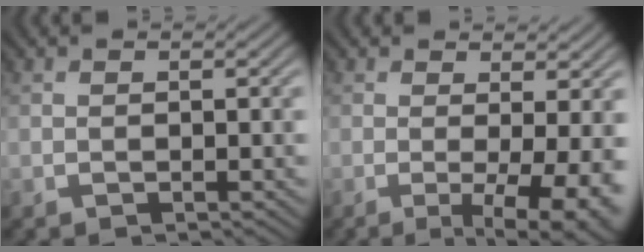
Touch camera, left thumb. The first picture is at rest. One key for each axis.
{"total": 7.8, "fx": -1.0, "fy": 1.9, "fz": 7.4, "tx": -0.105, "ty": -0.009, "tz": -0.011}